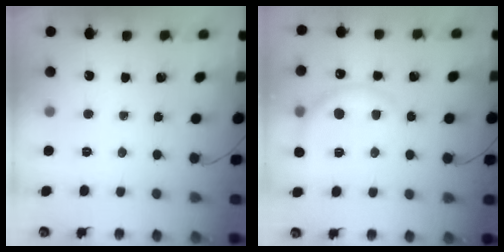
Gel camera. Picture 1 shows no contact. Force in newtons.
{"total": 7.2, "press": 7.2, "slide": 0.6}